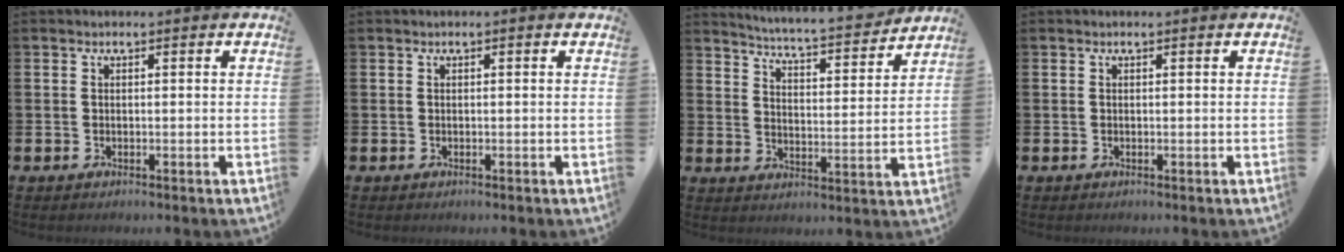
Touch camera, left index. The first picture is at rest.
{"total": 0.0}
{"total": 5.3, "force": [5.2, -0.1, 1.0], "torque": [-0.038, -0.047, 0.083]}
{"total": 0.0}